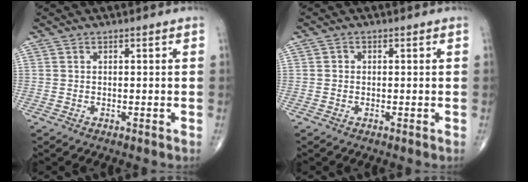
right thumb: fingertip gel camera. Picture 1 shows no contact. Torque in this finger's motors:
{"motor_torque": [-0.26, 0.28, 0.18, 0.08, 0.02]}